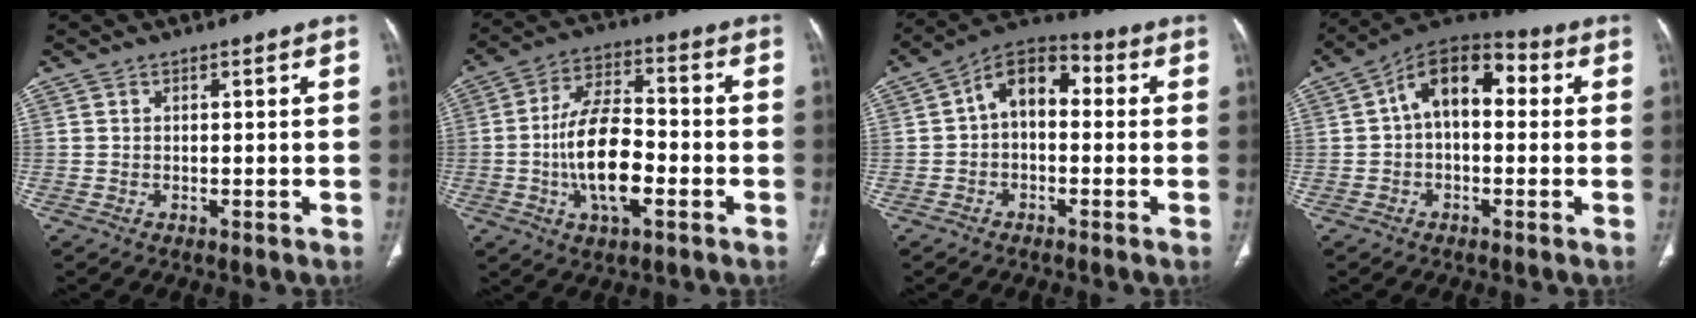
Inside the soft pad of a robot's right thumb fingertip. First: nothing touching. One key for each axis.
{"total": 14.1, "fx": -3.2, "fy": 6.4, "fz": 12.2, "tx": -0.220, "ty": 0.023, "tz": -0.060}
{"total": 9.7, "fx": 0.7, "fy": 6.2, "fz": 7.4, "tx": -0.097, "ty": 0.035, "tz": -0.006}
{"total": 12.2, "fx": 1.6, "fy": 7.3, "fz": 9.6, "tx": -0.128, "ty": 0.039, "tz": 0.011}